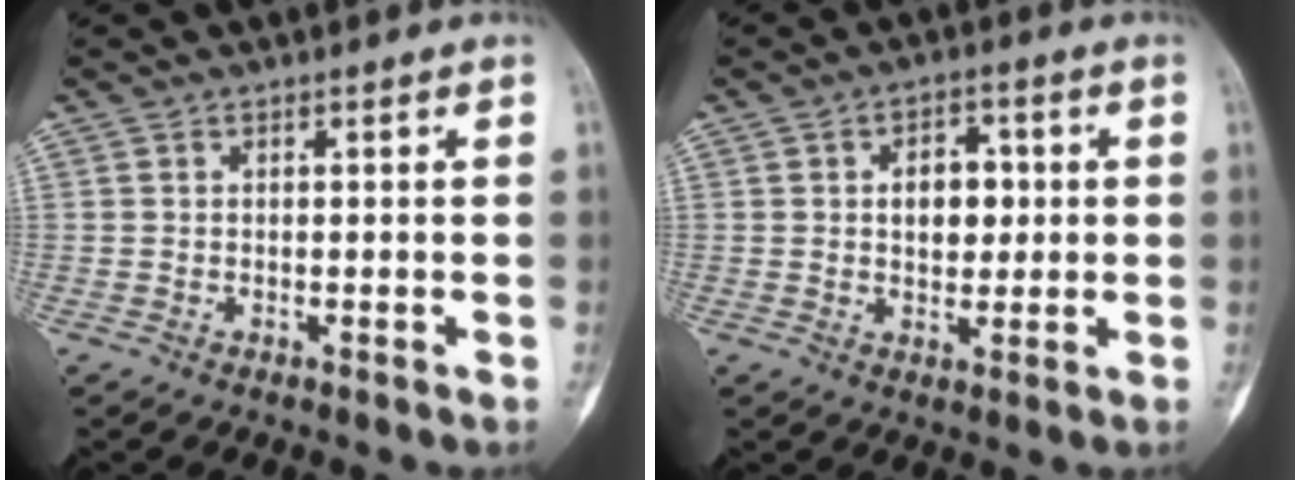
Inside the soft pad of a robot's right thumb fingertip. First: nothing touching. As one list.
[{"total": 6.9, "force": [0.9, 4.5, 5.1], "torque": [-0.050, 0.003, 0.013]}]